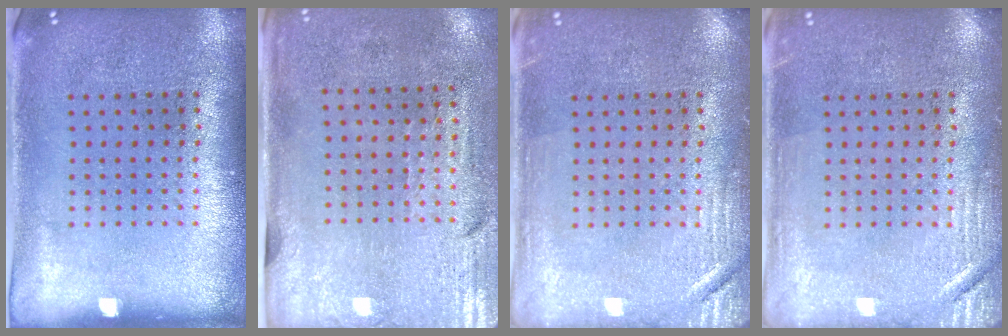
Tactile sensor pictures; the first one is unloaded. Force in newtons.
{"total": 3.0, "press": 2.5, "slide": 1.6}
{"total": 2.5, "press": 2.5, "slide": 0.4}
{"total": 2.5, "press": 2.5, "slide": 0.4}